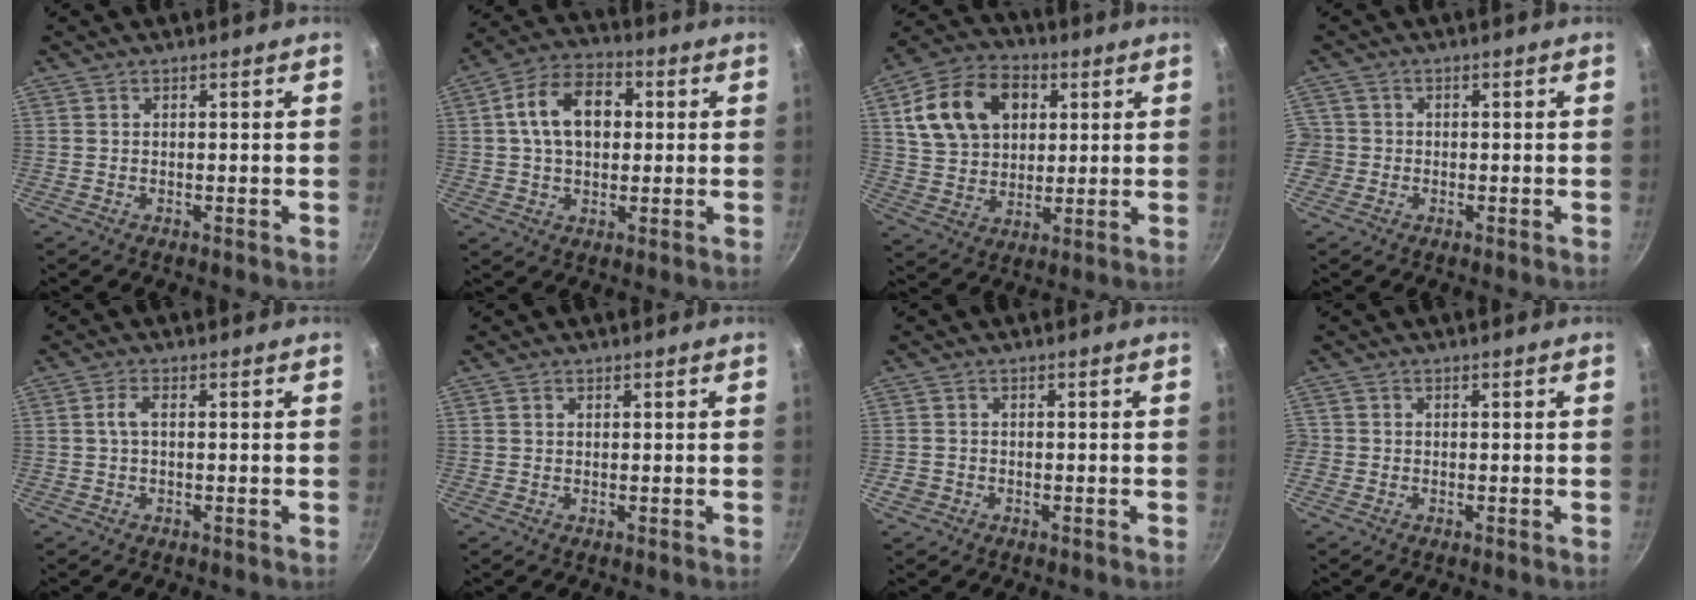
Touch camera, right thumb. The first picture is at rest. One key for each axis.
{"total": 12.6, "fx": 2.0, "fy": 8.5, "fz": 9.1, "tx": -0.128, "ty": 0.021, "tz": 0.022}
{"total": 17.0, "fx": 5.3, "fy": 12.3, "fz": 10.4, "tx": -0.167, "ty": 0.004, "tz": 0.090}
{"total": 3.2, "fx": -0.8, "fy": 3.1, "fz": 0.6, "tx": 0.003, "ty": 0.011, "tz": -0.015}
{"total": 2.1, "fx": 0.0, "fy": 0.8, "fz": 1.9, "tx": -0.048, "ty": 0.008, "tz": -0.001}
{"total": 0.6, "fx": 0.3, "fy": 0.5, "fz": 0.2, "tx": -0.001, "ty": 0.003, "tz": 0.005}
{"total": 2.0, "fx": -1.0, "fy": 1.7, "fz": 0.5, "tx": -0.006, "ty": 0.009, "tz": -0.015}
{"total": 1.0, "fx": -0.3, "fy": 0.9, "fz": 0.2, "tx": -0.003, "ty": 0.002, "tz": -0.008}